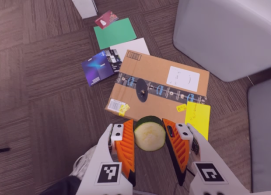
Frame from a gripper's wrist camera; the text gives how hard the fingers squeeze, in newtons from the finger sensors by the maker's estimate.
{"total": 10.4, "left": 10.9, "right": 10.0}